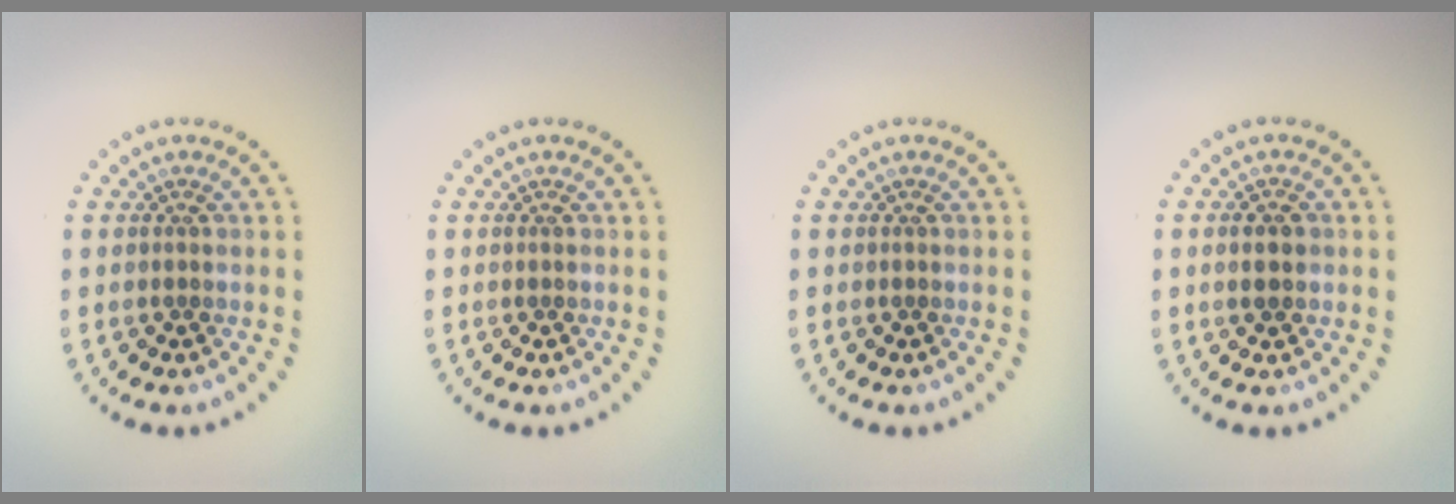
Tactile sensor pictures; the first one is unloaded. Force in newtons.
{"total": 0.0}
{"total": 0.0}
{"total": 1.7, "press": 1.7, "slide": 0.2}